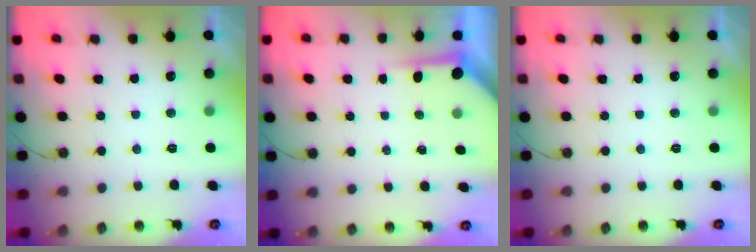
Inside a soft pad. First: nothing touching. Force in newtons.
{"total": 3.5, "press": 3.4, "slide": 0.3}
{"total": 0.0}